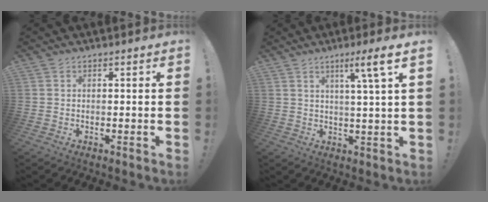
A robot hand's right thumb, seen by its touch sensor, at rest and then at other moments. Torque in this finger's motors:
{"motor_torque": [0.00, 0.00, 0.07, 0.01, 0.08]}